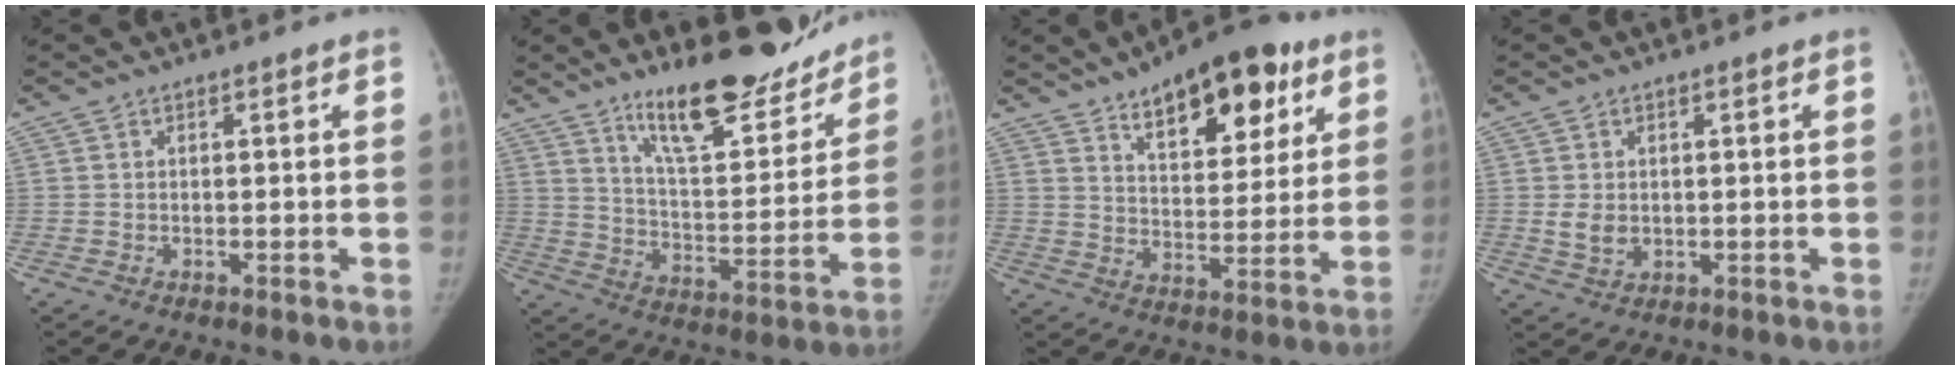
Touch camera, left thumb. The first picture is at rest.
{"total": 19.2, "force": [14.9, 5.8, 10.7], "torque": [-0.113, -0.105, 0.238]}
{"total": 18.0, "force": [10.4, 8.4, 12.1], "torque": [-0.122, -0.043, 0.156]}
{"total": 3.2, "force": [0.2, 2.5, 2.0], "torque": [-0.026, -0.008, 0.013]}